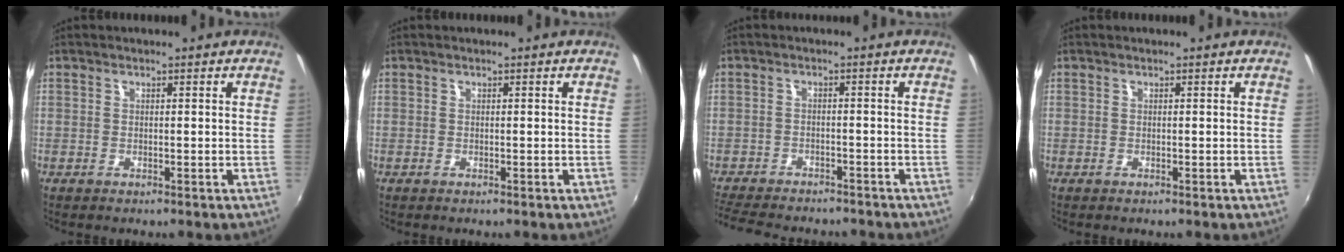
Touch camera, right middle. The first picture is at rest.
{"total": 0.0}
{"total": 11.7, "force": [-10.5, 2.8, 4.4], "torque": [-0.113, -0.023, -0.164]}
{"total": 0.0}